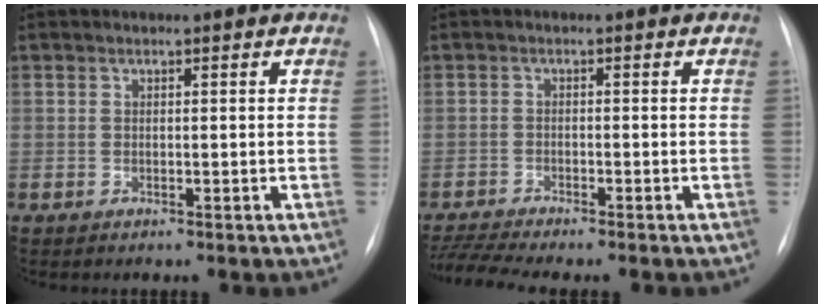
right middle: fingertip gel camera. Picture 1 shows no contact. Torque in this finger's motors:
{"motor_torque": [0.54, -0.58, 0.04, 0.02]}